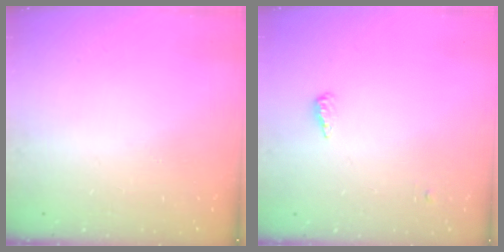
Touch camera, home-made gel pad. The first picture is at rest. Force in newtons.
{"total": 8.7, "press": 5.7, "slide": 6.5}